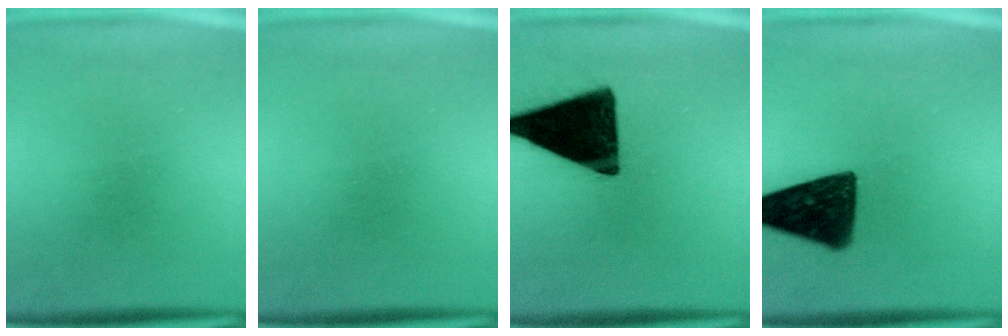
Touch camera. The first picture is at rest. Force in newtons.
{"total": 0.0}
{"total": 17.3}
{"total": 13.8}